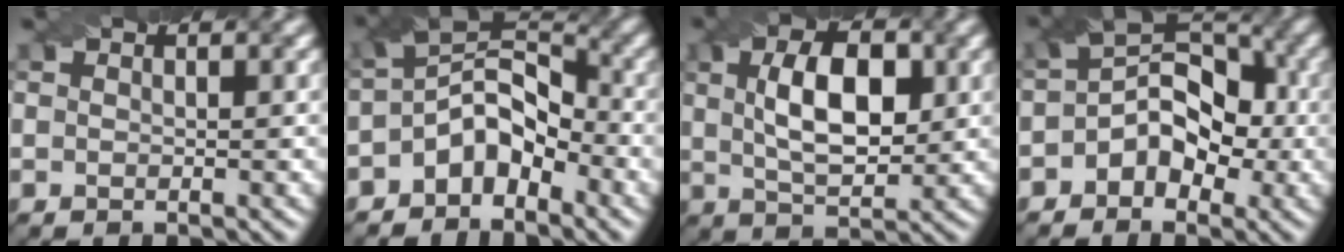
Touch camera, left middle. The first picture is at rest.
{"total": 5.9, "force": [-3.0, 3.5, 3.7], "torque": [-0.049, 0.011, -0.066]}
{"total": 6.8, "force": [1.3, 3.4, 5.8], "torque": [-0.101, 0.009, 0.023]}
{"total": 5.6, "force": [-1.5, 4.0, 3.6], "torque": [-0.031, 0.015, -0.032]}